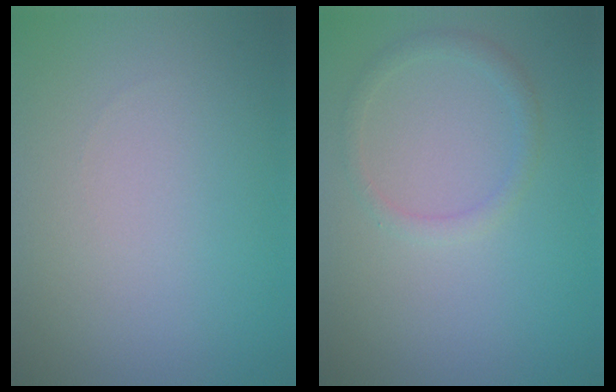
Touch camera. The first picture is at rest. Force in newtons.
{"total": 1.4, "press": 1.4, "slide": 0.2}